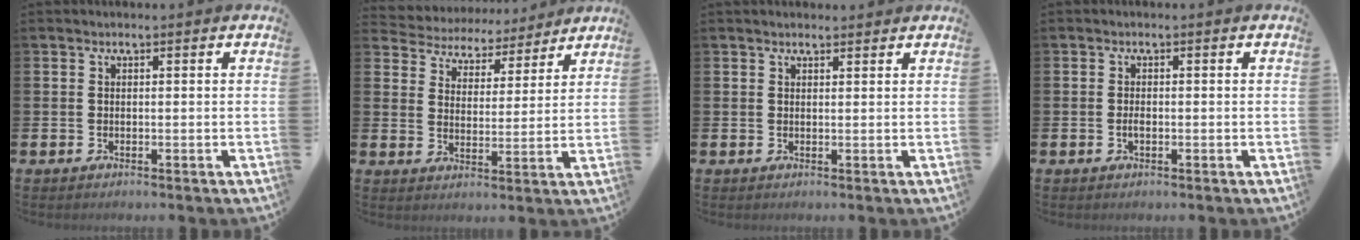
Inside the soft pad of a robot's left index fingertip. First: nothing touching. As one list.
[{"total": 5.0, "force": [4.5, 2.0, -0.5], "torque": [-0.021, -0.041, 0.075]}, {"total": 1.3, "force": [1.2, 0.3, 0.3], "torque": [0.004, -0.001, 0.020]}, {"total": 1.1, "force": [-0.3, 0.5, 1.0], "torque": [-0.017, 0.001, -0.007]}]